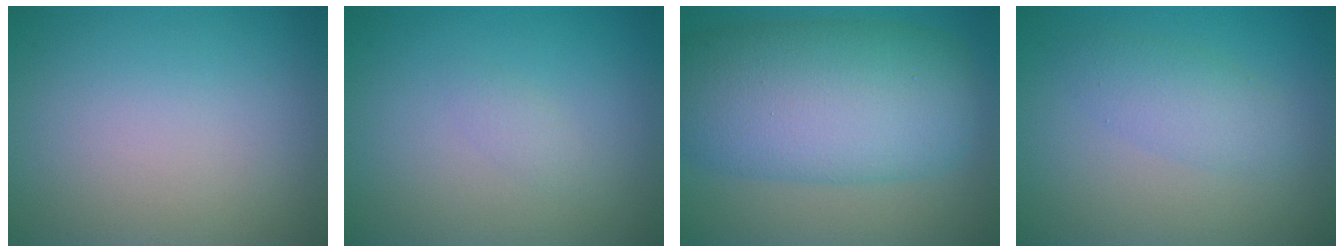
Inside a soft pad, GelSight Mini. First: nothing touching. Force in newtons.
{"total": 0.7, "press": 0.7, "slide": 0.0}
{"total": 11.8, "press": 11.8, "slide": 0.2}
{"total": 2.5, "press": 2.5, "slide": 0.1}